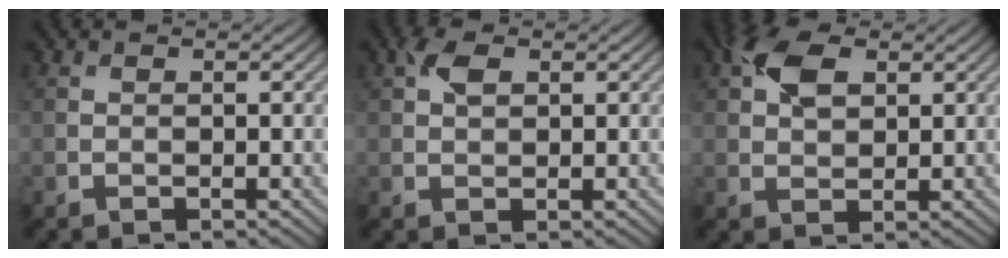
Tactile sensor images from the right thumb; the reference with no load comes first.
{"total": 2.7, "force": [1.1, 1.5, 1.9], "torque": [-0.044, 0.006, 0.018]}
{"total": 5.6, "force": [2.2, 3.3, 3.9], "torque": [-0.085, 0.008, 0.036]}